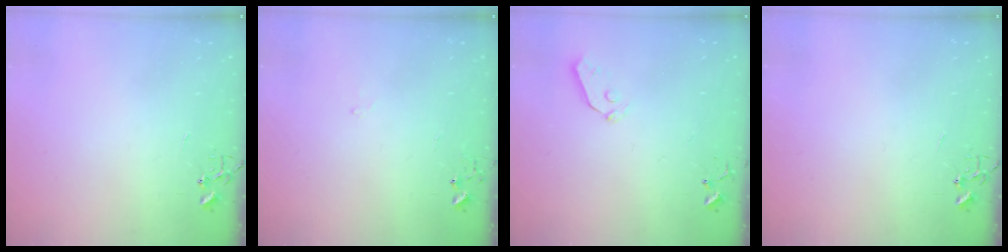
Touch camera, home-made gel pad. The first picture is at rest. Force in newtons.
{"total": 5.8, "press": 5.8, "slide": 0.7}
{"total": 3.8, "press": 3.8, "slide": 0.3}
{"total": 0.0}